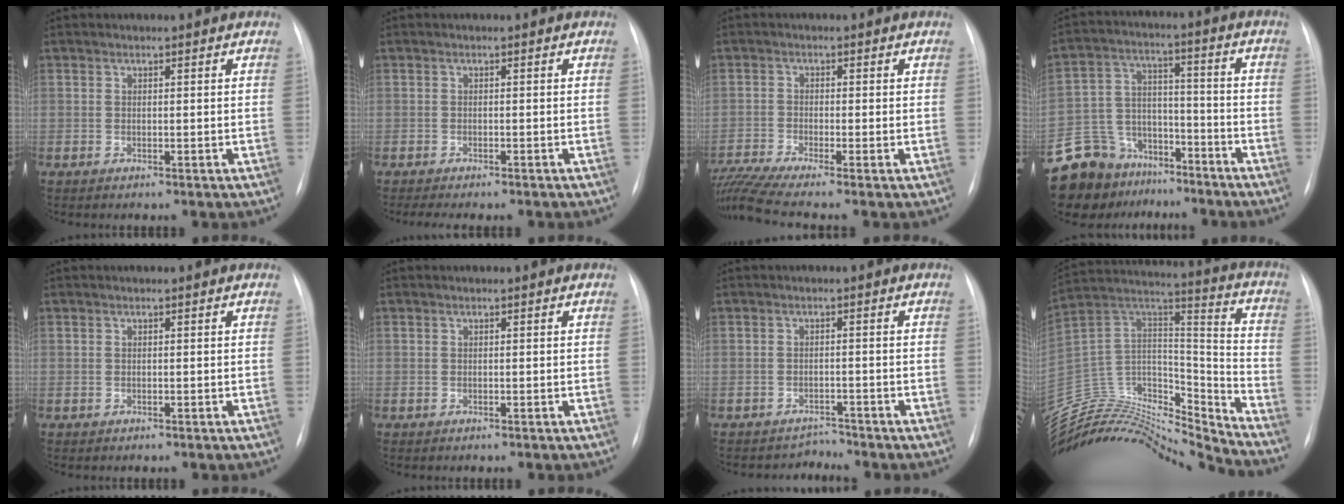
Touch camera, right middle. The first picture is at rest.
{"total": 5.6, "force": [-4.8, 1.3, 2.7], "torque": [-0.034, -0.005, -0.059]}
{"total": 7.0, "force": [-6.0, -1.7, 3.2], "torque": [-0.076, -0.012, -0.110]}
{"total": 16.0, "force": [-12.5, 9.4, 3.1], "torque": [-0.082, 0.052, -0.208]}
{"total": 0.0}
{"total": 0.0}
{"total": 2.4, "force": [-2.0, -0.1, -1.3], "torque": [0.022, -0.002, -0.028]}
{"total": 24.5, "force": [-24.0, 2.7, 4.2], "torque": [-0.085, 0.057, -0.395]}